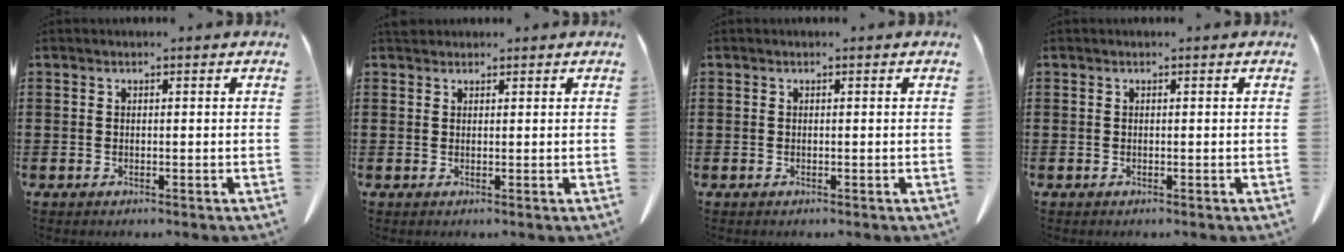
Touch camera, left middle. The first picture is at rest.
{"total": 1.5, "force": [1.3, 0.6, 0.4], "torque": [-0.012, 0.002, 0.025]}
{"total": 0.0}
{"total": 0.0}